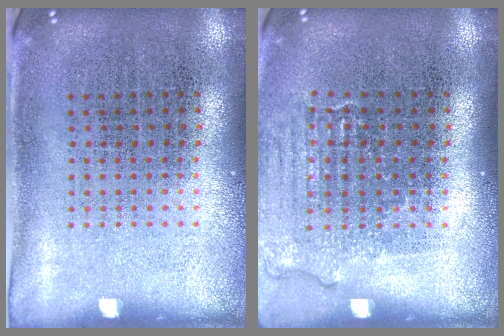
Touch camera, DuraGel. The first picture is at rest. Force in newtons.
{"total": 1.0, "press": 1.0, "slide": 0.3}